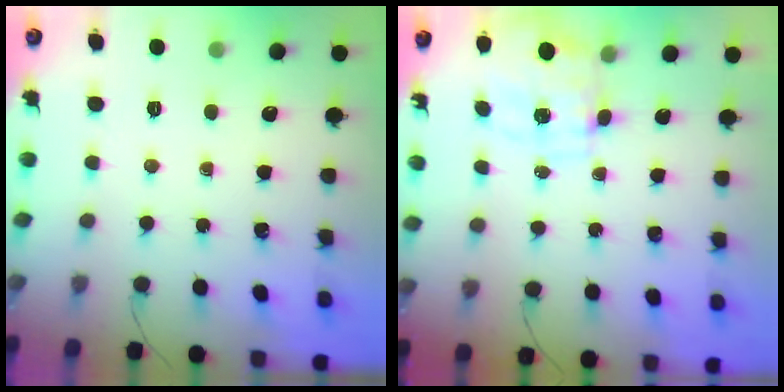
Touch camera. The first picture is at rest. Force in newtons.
{"total": 9.6, "press": 9.5, "slide": 0.8}